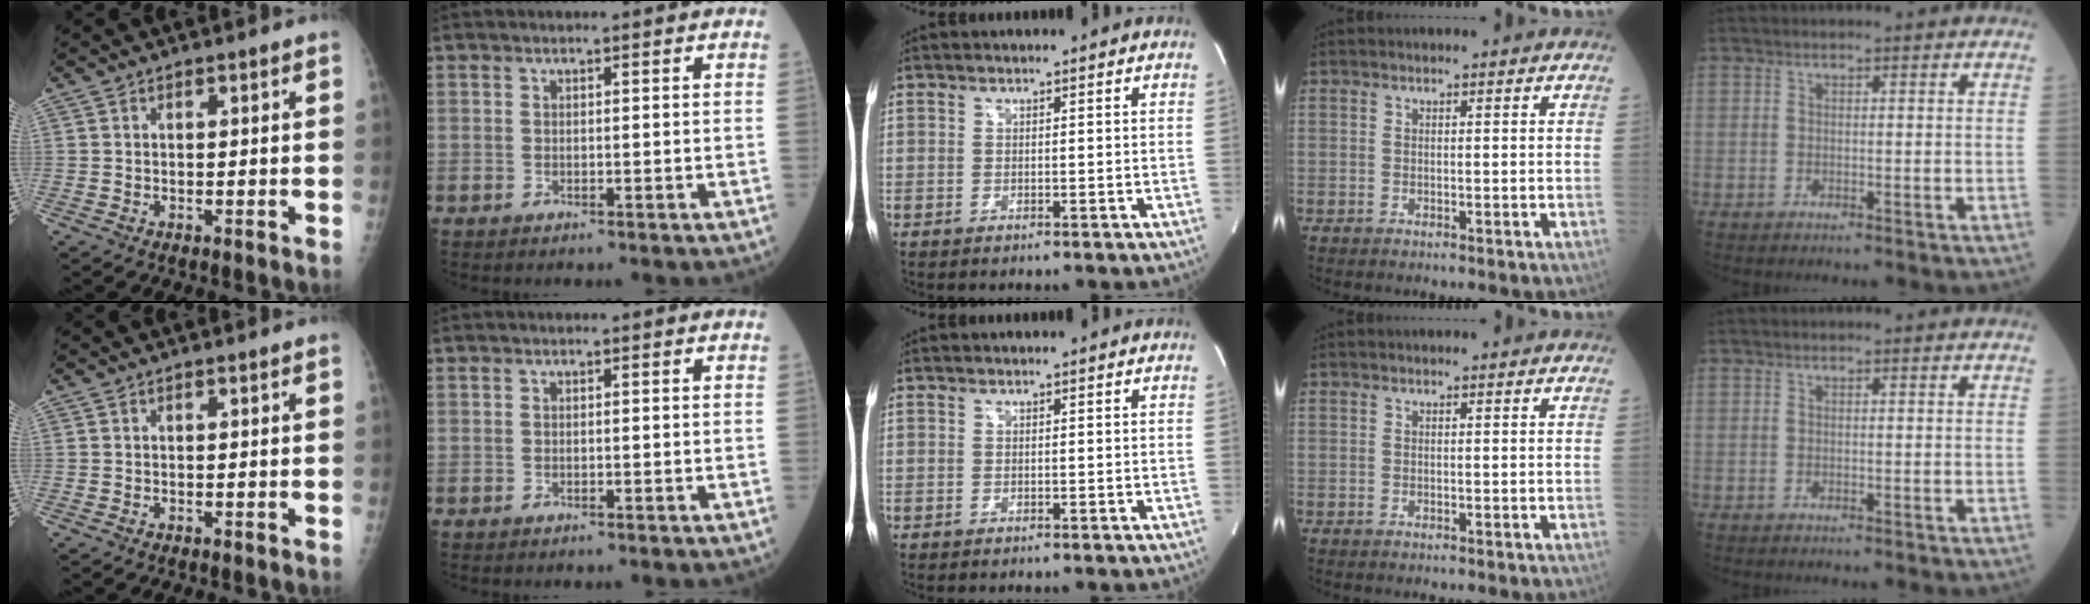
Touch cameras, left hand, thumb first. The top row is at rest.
{}